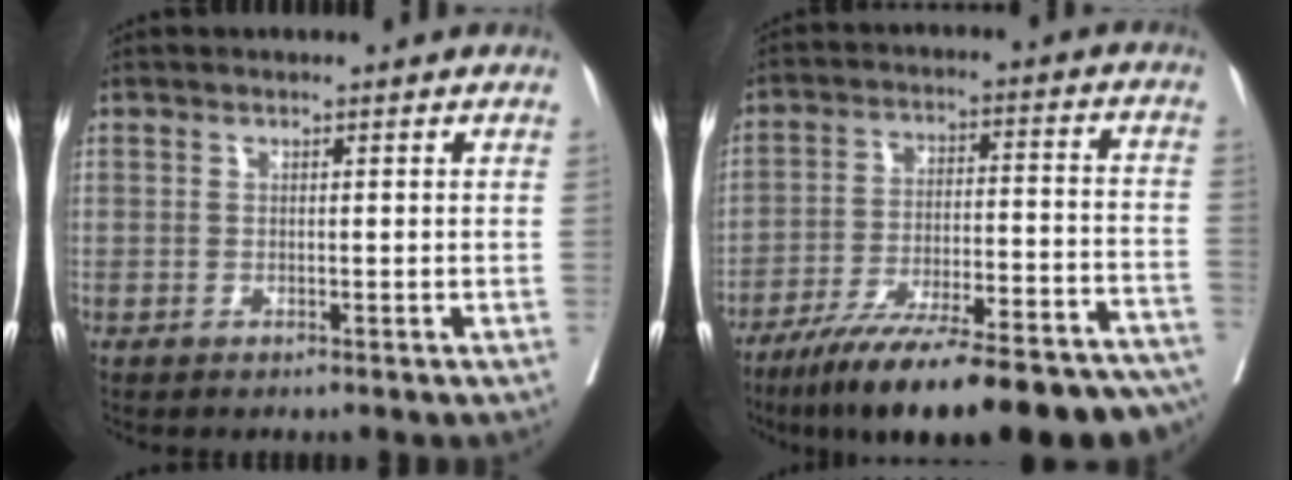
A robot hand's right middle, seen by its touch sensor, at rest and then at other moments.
{"total": 27.6, "force": [-22.8, 3.3, 15.3], "torque": [-0.161, -0.012, -0.327]}